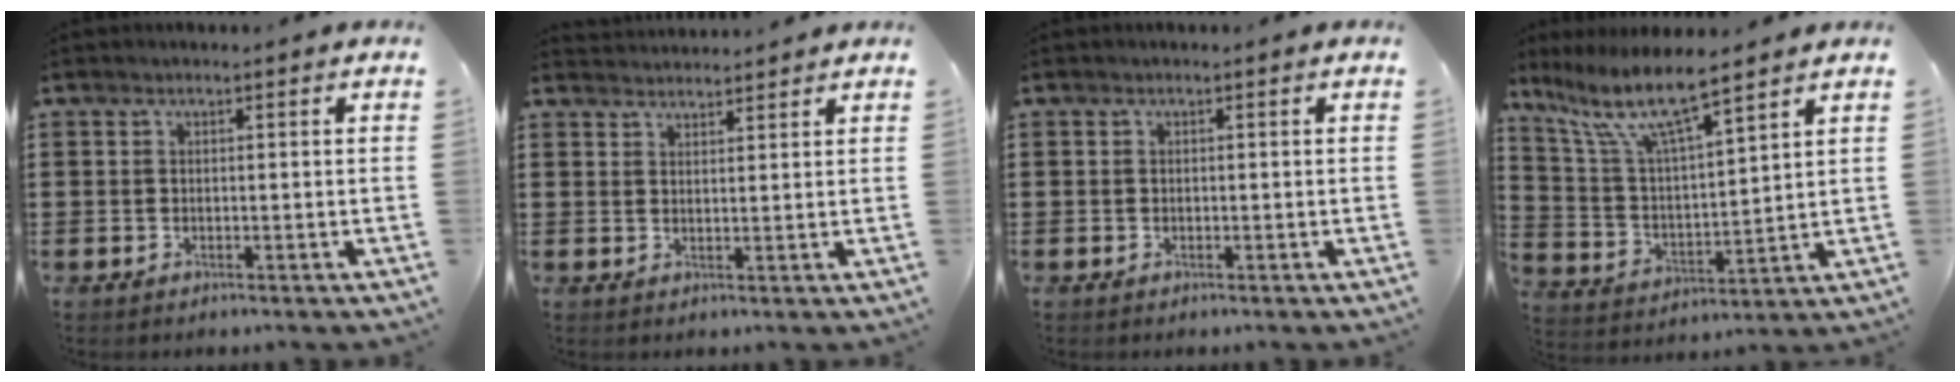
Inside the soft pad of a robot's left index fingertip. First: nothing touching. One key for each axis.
{"total": 2.3, "fx": 2.3, "fy": 0.0, "fz": -0.4, "tx": 0.001, "ty": -0.004, "tz": 0.044}
{"total": 0.0}
{"total": 9.7, "fx": 7.4, "fy": 1.3, "fz": 6.1, "tx": -0.146, "ty": -0.035, "tz": 0.125}